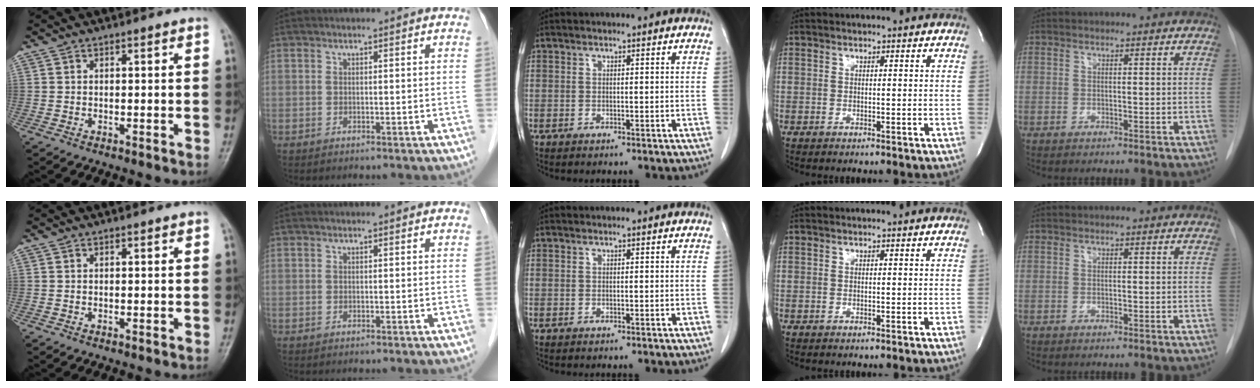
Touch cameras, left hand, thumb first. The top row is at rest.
{}